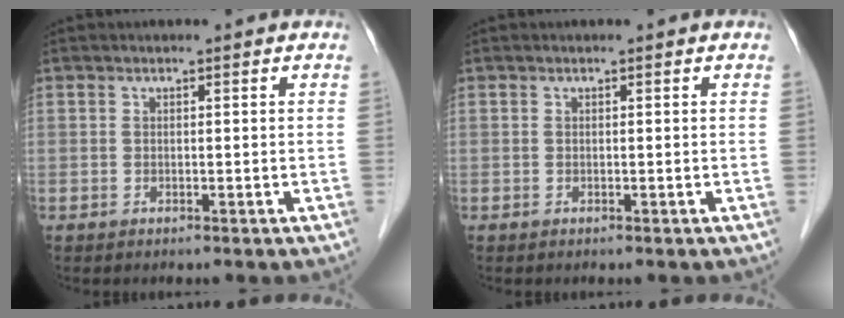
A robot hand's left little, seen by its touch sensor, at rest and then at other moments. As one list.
[{"total": 0.0}]